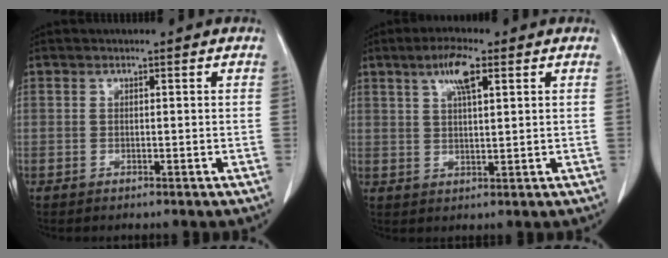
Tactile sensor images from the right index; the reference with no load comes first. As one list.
[{"total": 6.0, "force": [3.0, 1.4, 5.0], "torque": [-0.097, 0.006, 0.055]}]